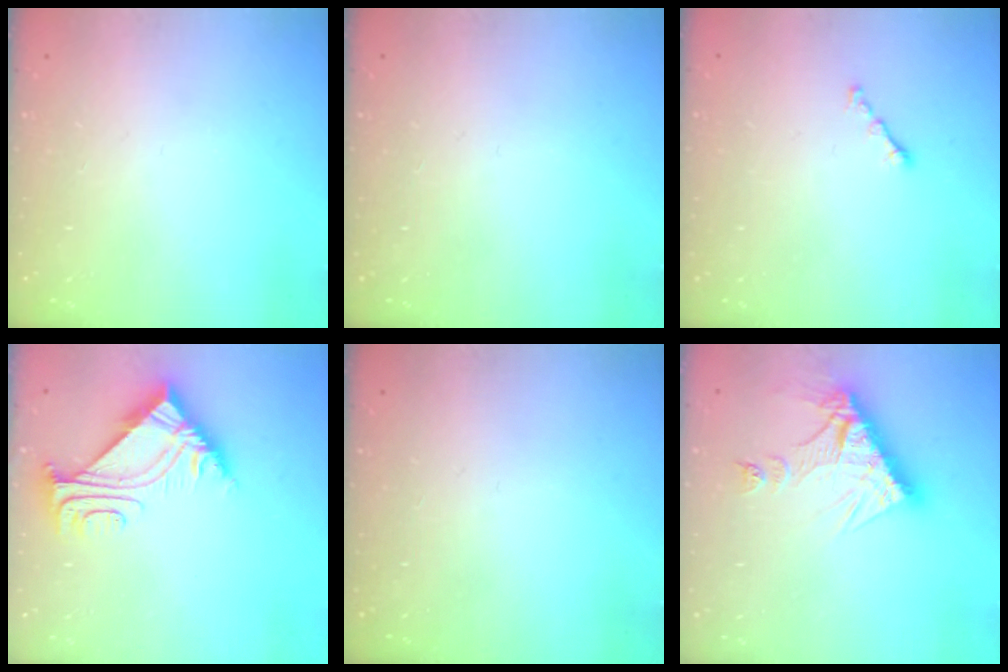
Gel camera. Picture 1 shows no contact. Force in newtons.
{"total": 0.0}
{"total": 0.8, "press": 0.7, "slide": 0.4}
{"total": 6.5, "press": 6.4, "slide": 0.9}
{"total": 0.0}
{"total": 12.1, "press": 12.1, "slide": 1.2}